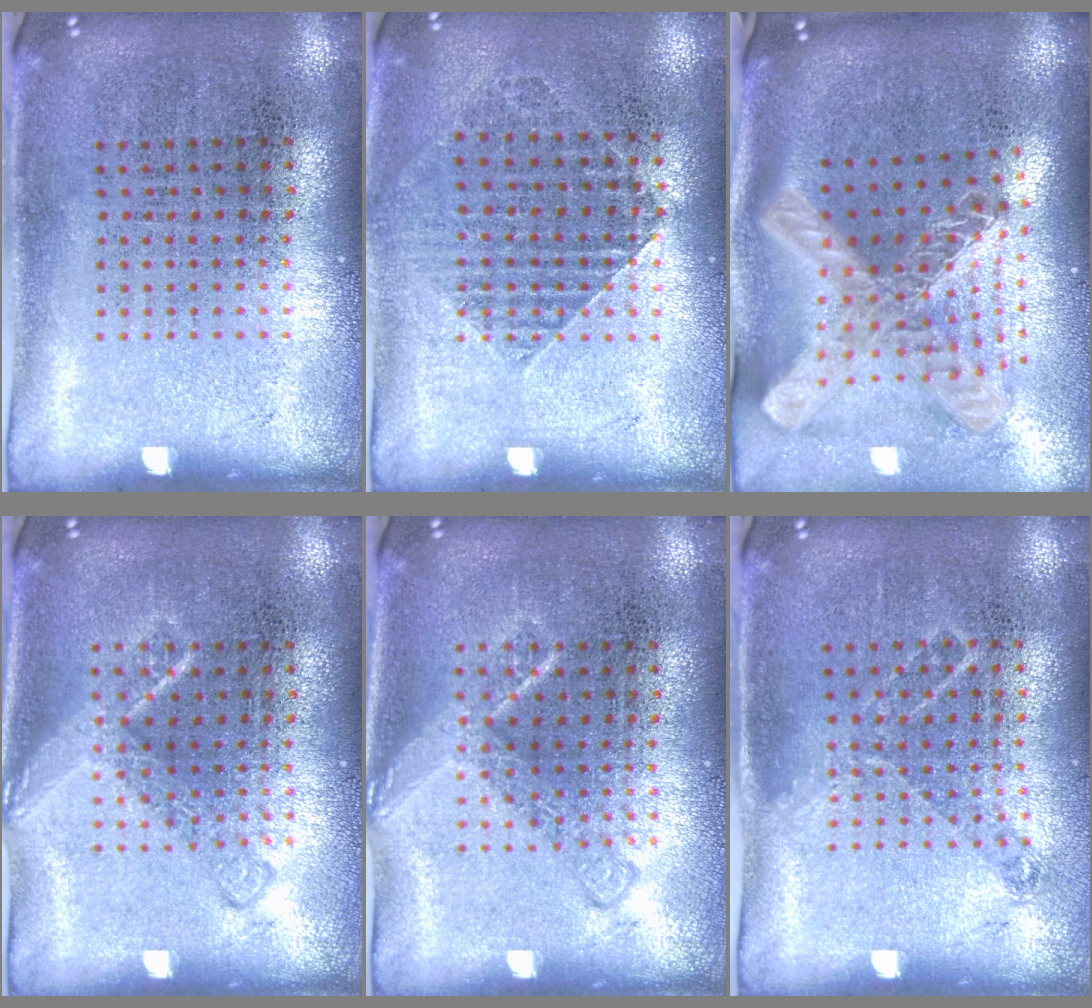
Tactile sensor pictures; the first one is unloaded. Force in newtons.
{"total": 1.2, "press": 1.2, "slide": 0.4}
{"total": 3.0, "press": 2.1, "slide": 2.1}
{"total": 1.5, "press": 1.5, "slide": 0.2}
{"total": 1.5, "press": 1.5, "slide": 0.2}
{"total": 0.9, "press": 0.8, "slide": 0.2}